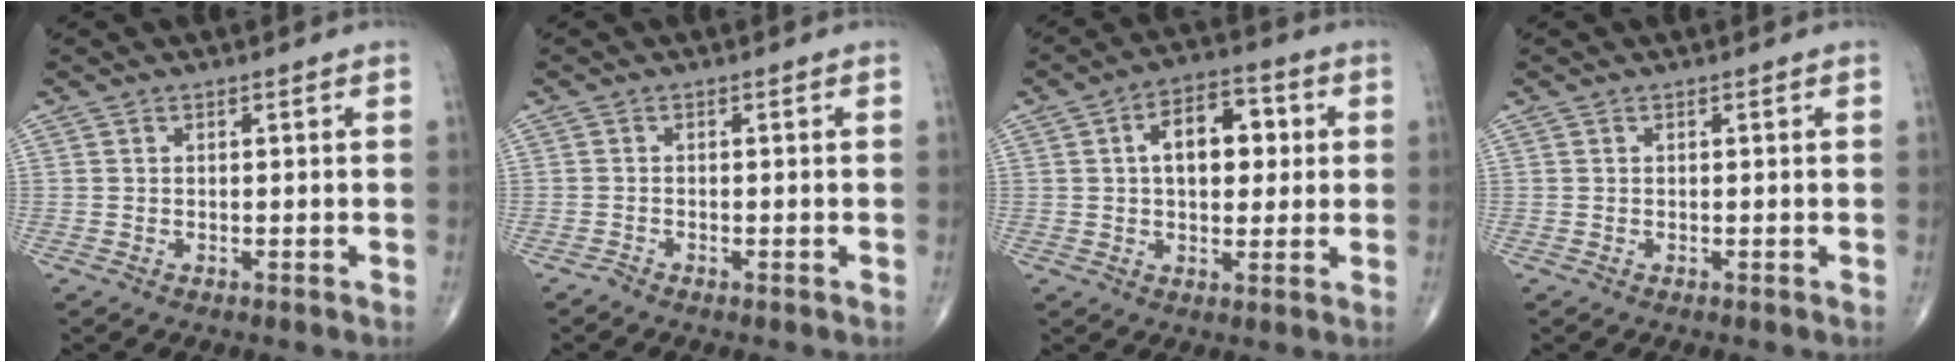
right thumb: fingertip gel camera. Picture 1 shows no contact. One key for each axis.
{"total": 0.7, "fx": -0.7, "fy": 0.1, "fz": 0.1, "tx": -0.006, "ty": -0.002, "tz": -0.018}
{"total": 11.1, "fx": 2.0, "fy": 6.6, "fz": 8.7, "tx": -0.103, "ty": 0.014, "tz": 0.026}
{"total": 0.0}